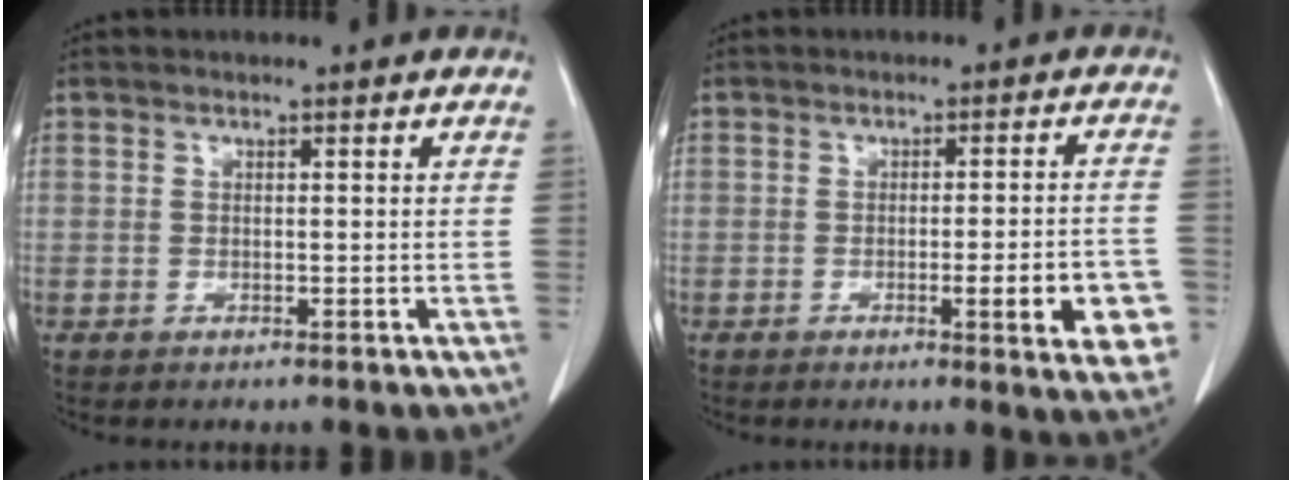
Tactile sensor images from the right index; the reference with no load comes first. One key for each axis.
{"total": 9.1, "fx": -2.9, "fy": 1.1, "fz": 8.5, "tx": -0.094, "ty": -0.003, "tz": -0.033}